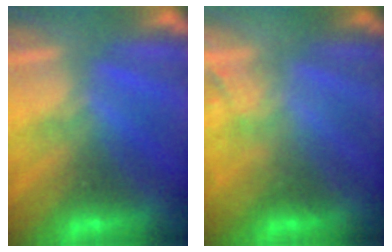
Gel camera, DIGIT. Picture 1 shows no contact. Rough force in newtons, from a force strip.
{"total": 2.2}